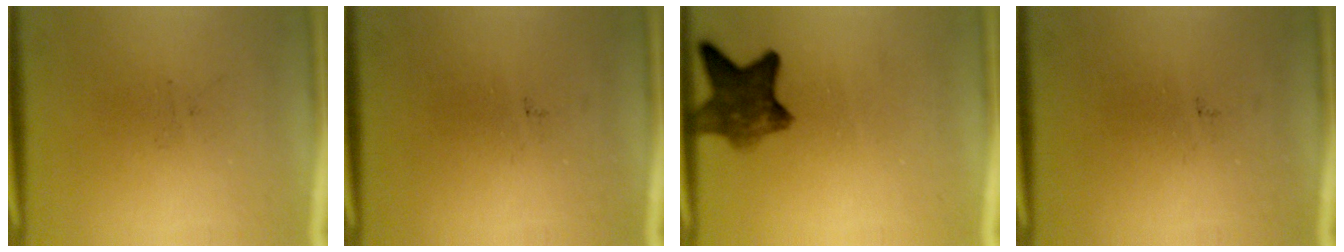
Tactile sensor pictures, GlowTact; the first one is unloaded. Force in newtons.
{"total": 0.0}
{"total": 7.0}
{"total": 0.0}